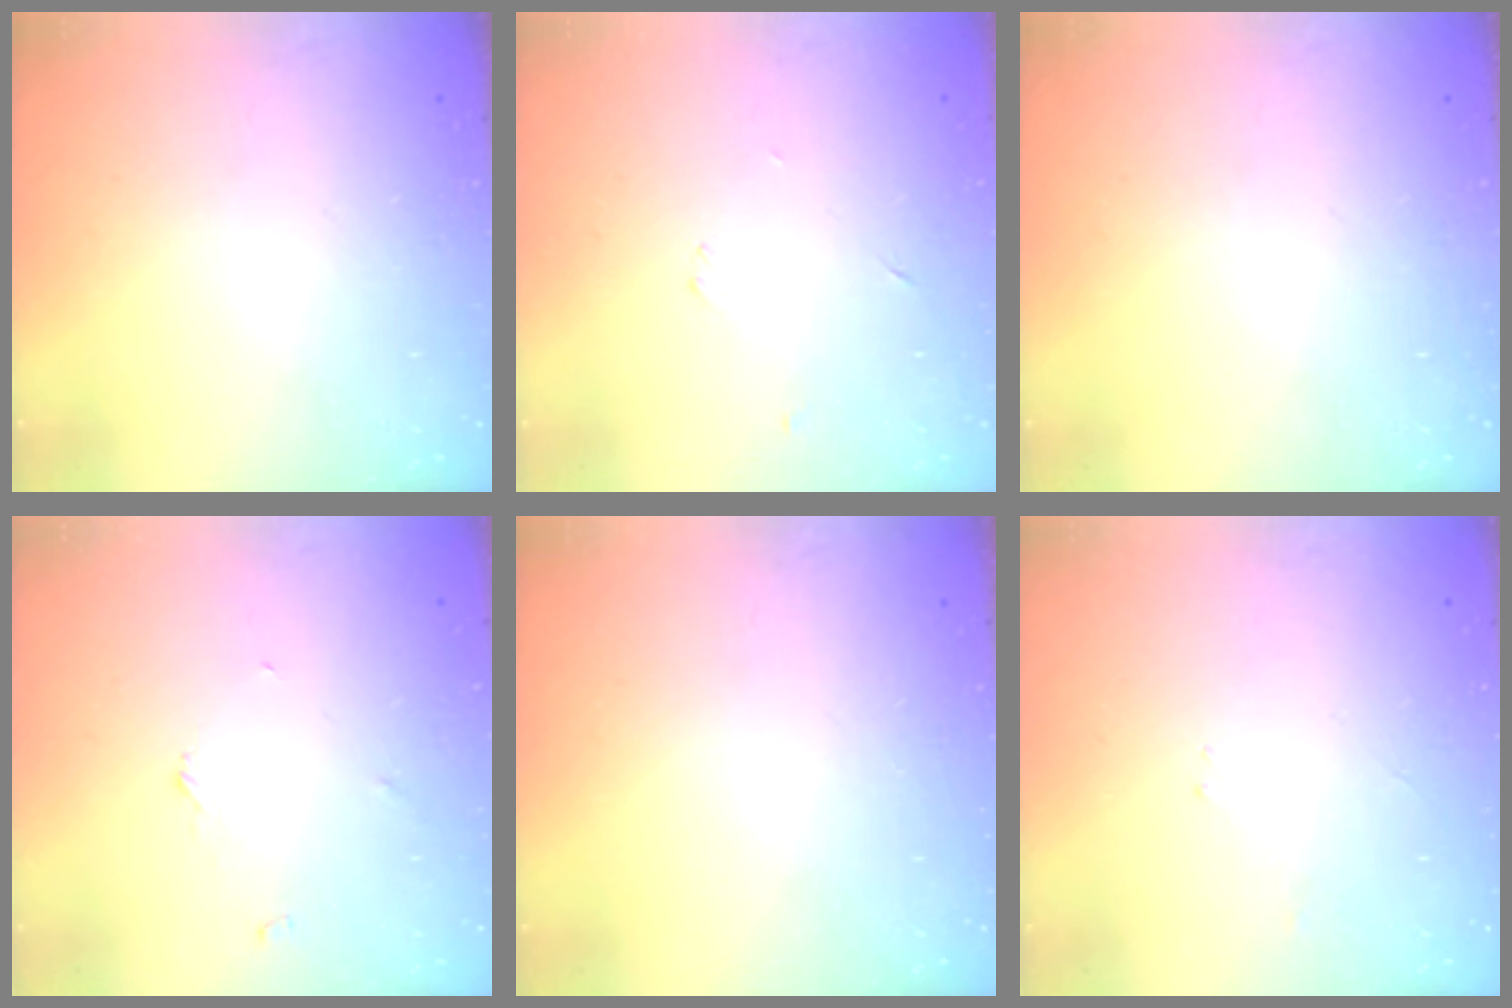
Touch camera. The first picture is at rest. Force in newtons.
{"total": 2.3, "press": 2.3, "slide": 0.3}
{"total": 0.0}
{"total": 2.7, "press": 2.7, "slide": 0.3}
{"total": 0.0}
{"total": 2.3, "press": 2.3, "slide": 0.3}